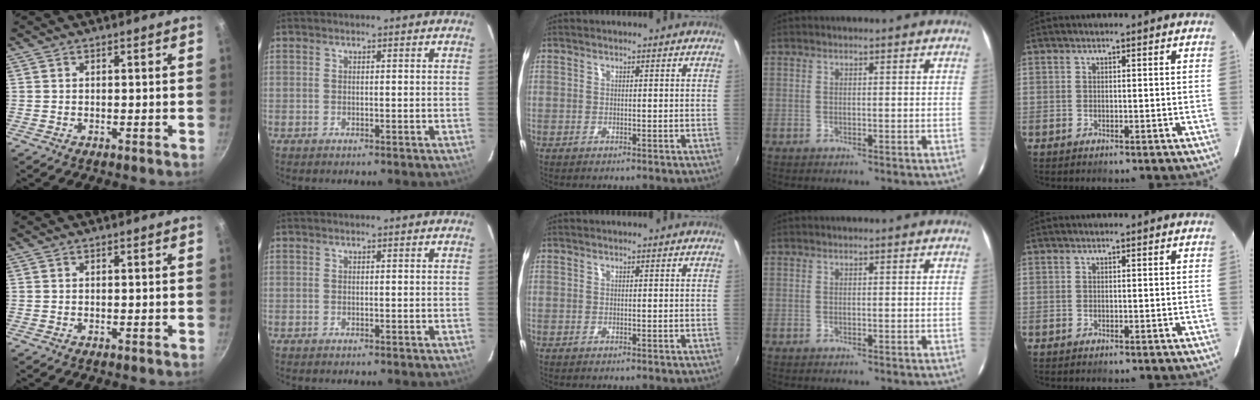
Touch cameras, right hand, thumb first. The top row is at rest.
{}